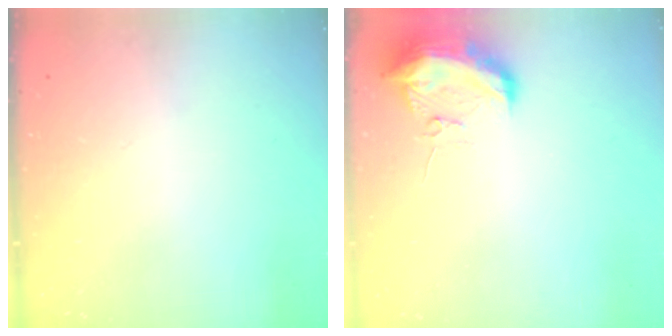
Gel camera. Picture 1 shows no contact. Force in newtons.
{"total": 10.0, "press": 10.0, "slide": 0.8}